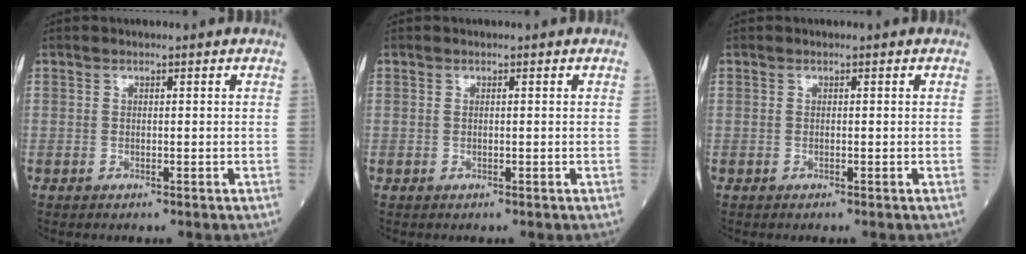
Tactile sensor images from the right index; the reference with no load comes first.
{"total": 0.0}
{"total": 0.0}